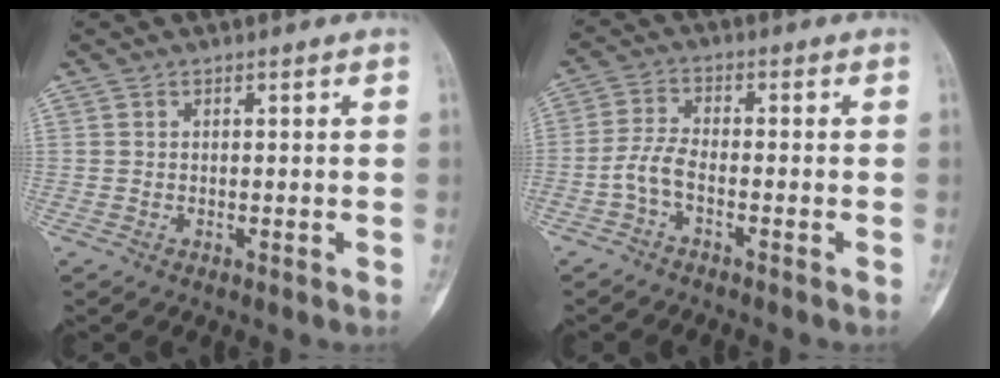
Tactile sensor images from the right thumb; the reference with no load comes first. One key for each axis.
{"total": 4.2, "fx": -2.1, "fy": 1.5, "fz": 3.3, "tx": -0.075, "ty": 0.020, "tz": -0.048}